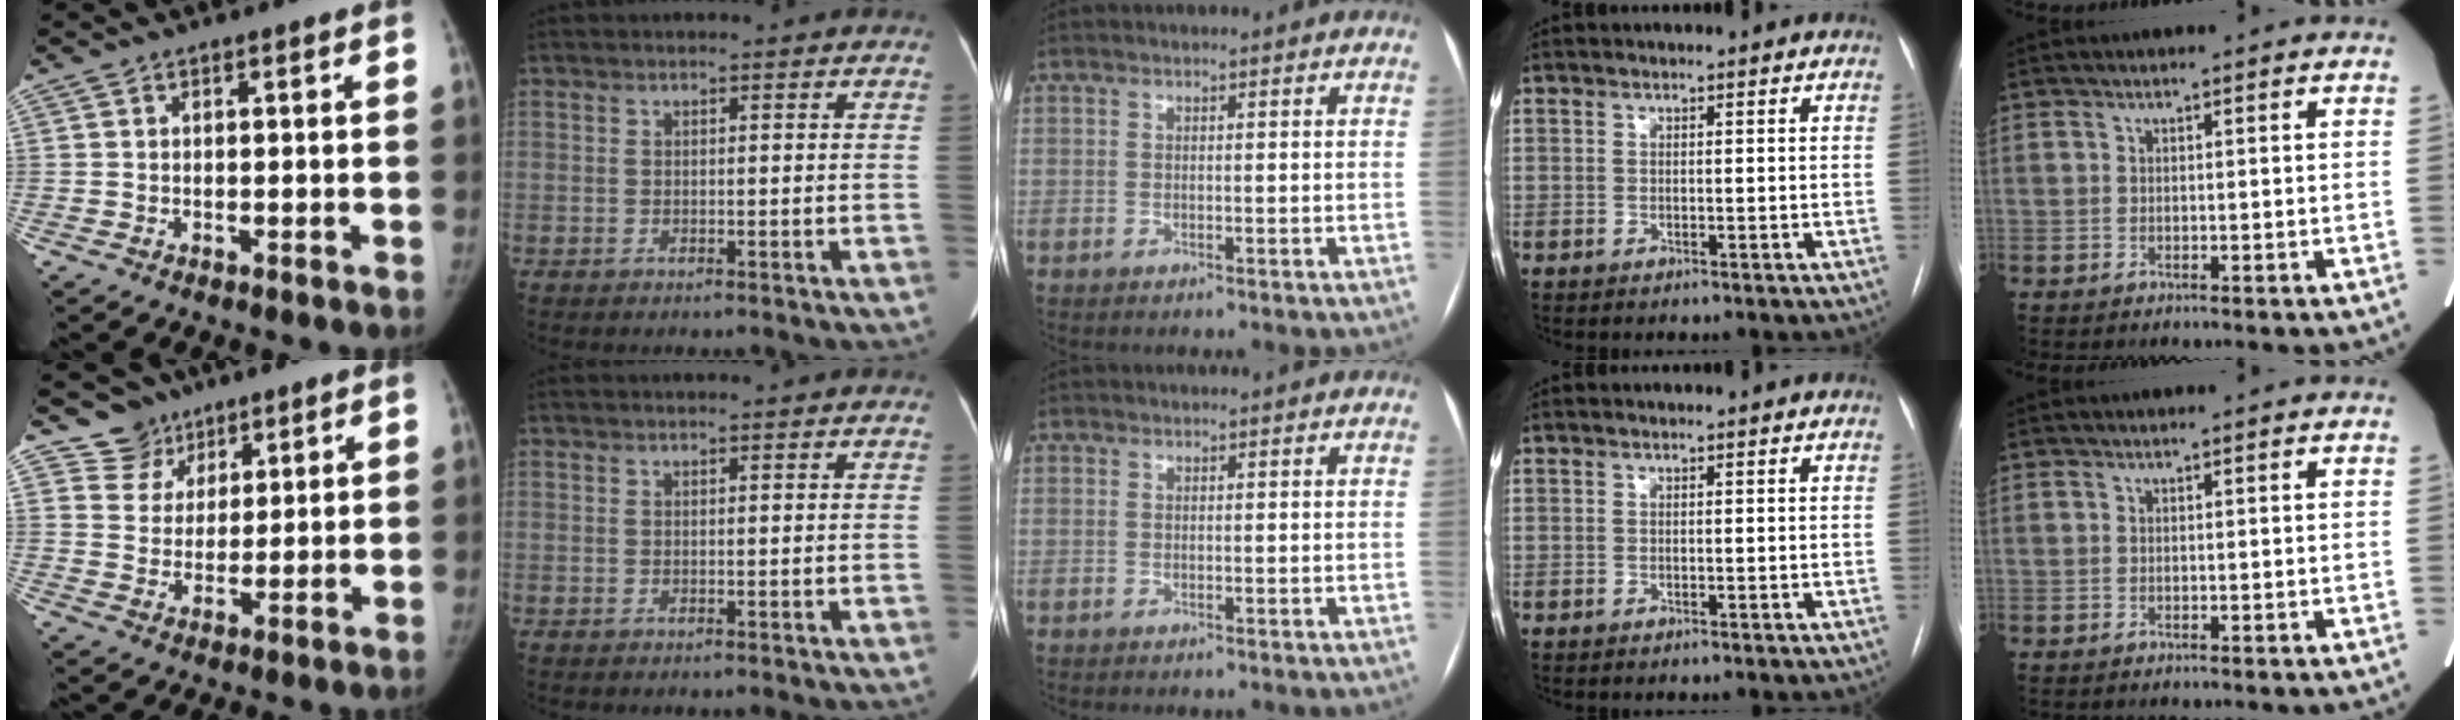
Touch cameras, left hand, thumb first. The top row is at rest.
{"thumb": {"total": 6.5, "force": [4.6, 4.6, -0.4], "torque": [0.042, -0.039, 0.082]}}